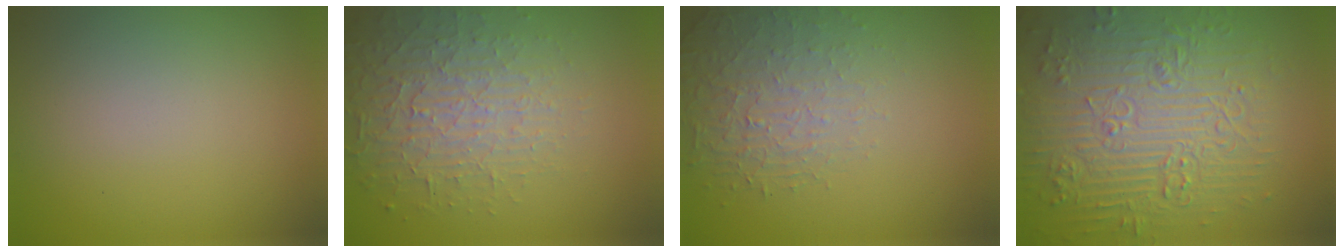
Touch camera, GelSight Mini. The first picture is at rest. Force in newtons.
{"total": 4.2, "press": 3.8, "slide": 1.7}
{"total": 1.9, "press": 1.4, "slide": 1.3}
{"total": 9.2, "press": 6.8, "slide": 6.2}